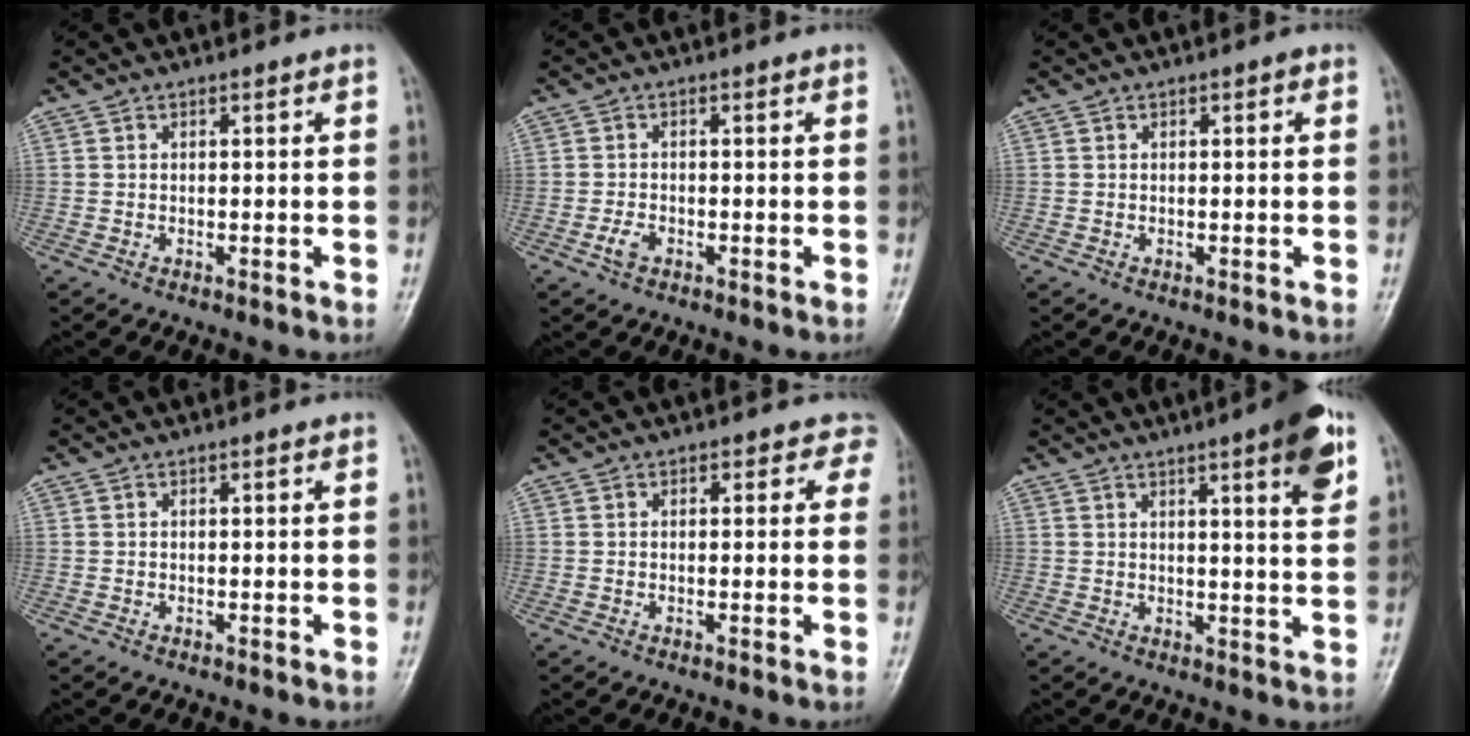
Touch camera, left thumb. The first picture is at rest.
{"total": 2.1, "force": [-1.0, 1.3, 1.4], "torque": [-0.029, 0.005, -0.021]}
{"total": 0.7, "force": [0.2, 0.3, 0.6], "torque": [-0.006, 0.002, 0.002]}
{"total": 0.0}
{"total": 2.7, "force": [1.6, 2.1, 0.6], "torque": [0.029, -0.004, -0.001]}
{"total": 8.7, "force": [4.5, 1.2, 7.3], "torque": [-0.089, -0.019, 0.056]}